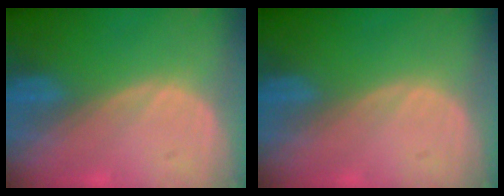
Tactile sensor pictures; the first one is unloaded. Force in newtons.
{"total": 0.0}